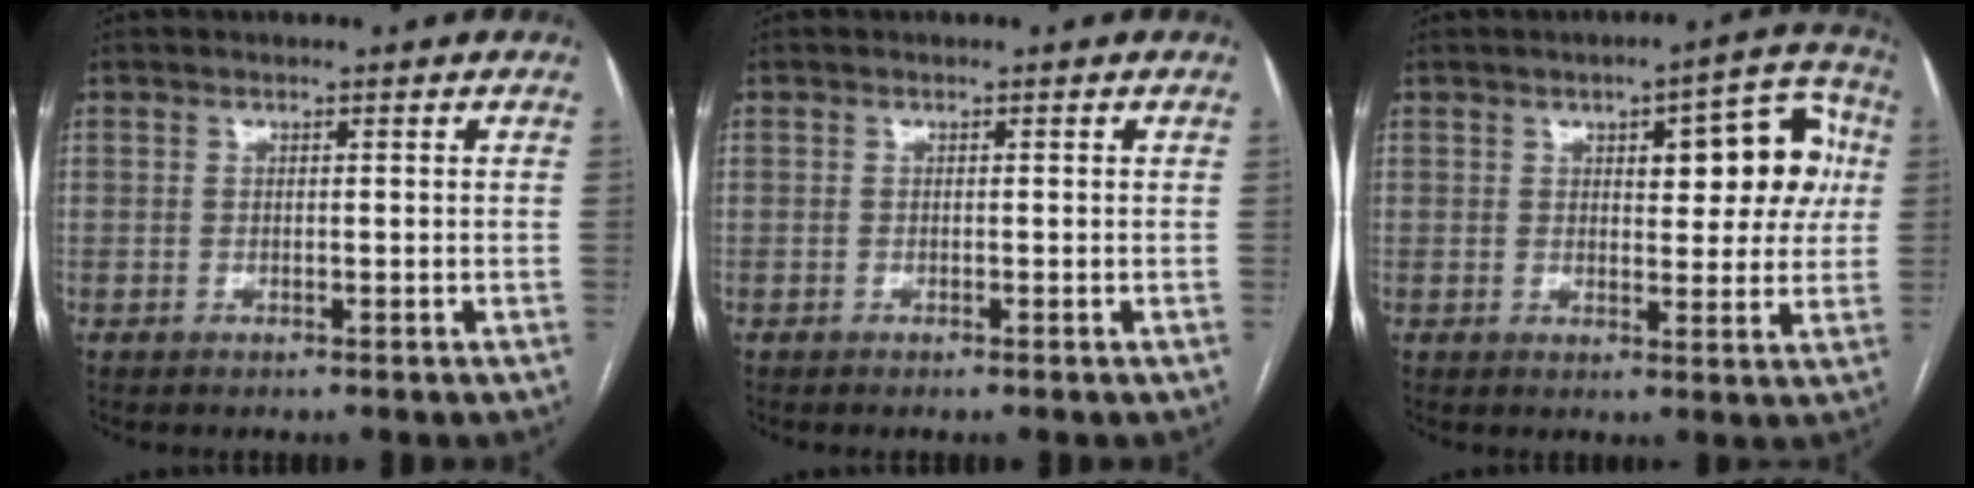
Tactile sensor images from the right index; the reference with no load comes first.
{"total": 0.0}
{"total": 11.2, "force": [2.8, 4.2, 10.0], "torque": [-0.110, 0.032, 0.034]}